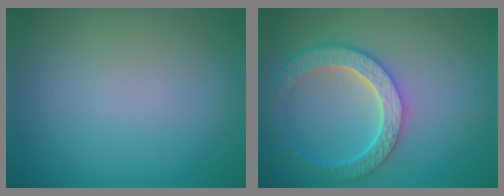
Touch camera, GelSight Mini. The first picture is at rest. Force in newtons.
{"total": 6.0, "press": 4.6, "slide": 3.9}